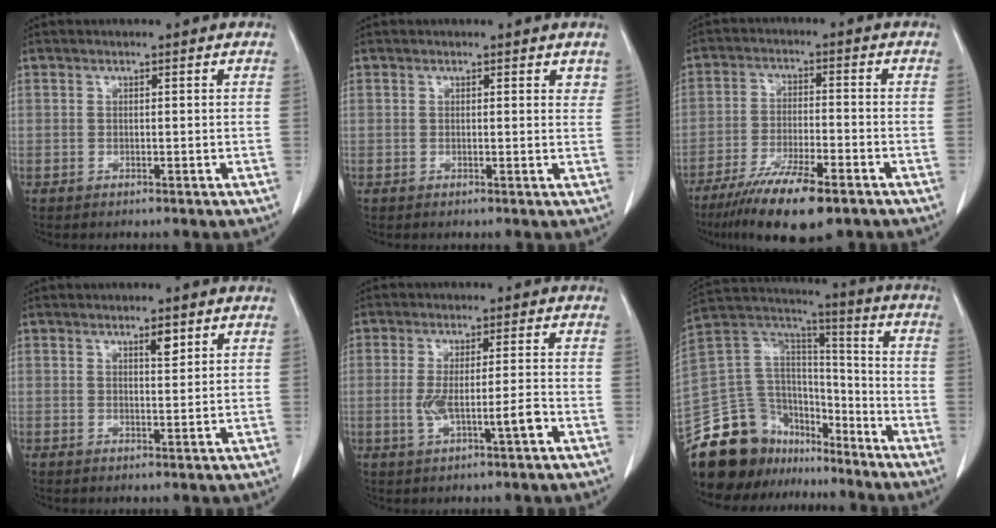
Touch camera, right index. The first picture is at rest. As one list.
[{"total": 1.5, "force": [1.1, 0.6, 0.7], "torque": [-0.001, -0.002, 0.007]}, {"total": 12.0, "force": [-8.3, 2.2, 8.4], "torque": [-0.144, -0.026, -0.137]}, {"total": 2.2, "force": [1.3, 0.7, 1.6], "torque": [-0.025, -0.005, 0.020]}, {"total": 5.7, "force": [-1.6, 0.4, 5.4], "torque": [-0.104, -0.001, -0.023]}, {"total": 20.0, "force": [-16.2, 10.4, 5.3], "torque": [-0.106, 0.072, -0.265]}]